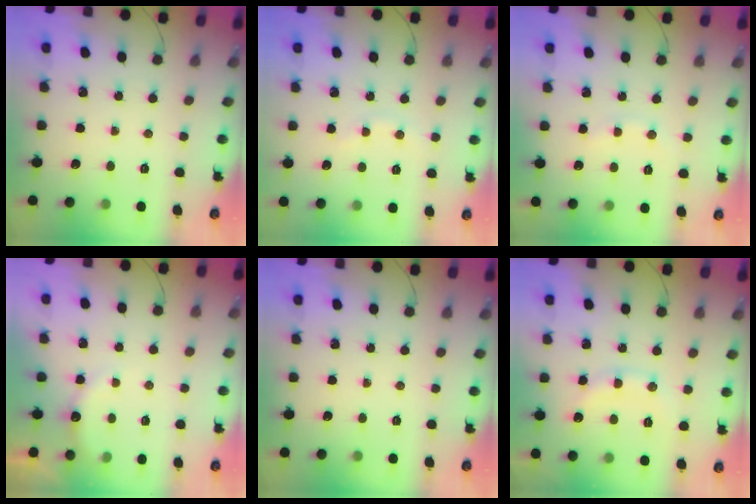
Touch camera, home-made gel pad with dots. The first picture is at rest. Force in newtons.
{"total": 4.4, "press": 4.2, "slide": 1.4}
{"total": 4.8, "press": 4.7, "slide": 1.3}
{"total": 8.3, "press": 8.2, "slide": 1.4}
{"total": 0.0}
{"total": 9.9, "press": 9.9, "slide": 0.2}